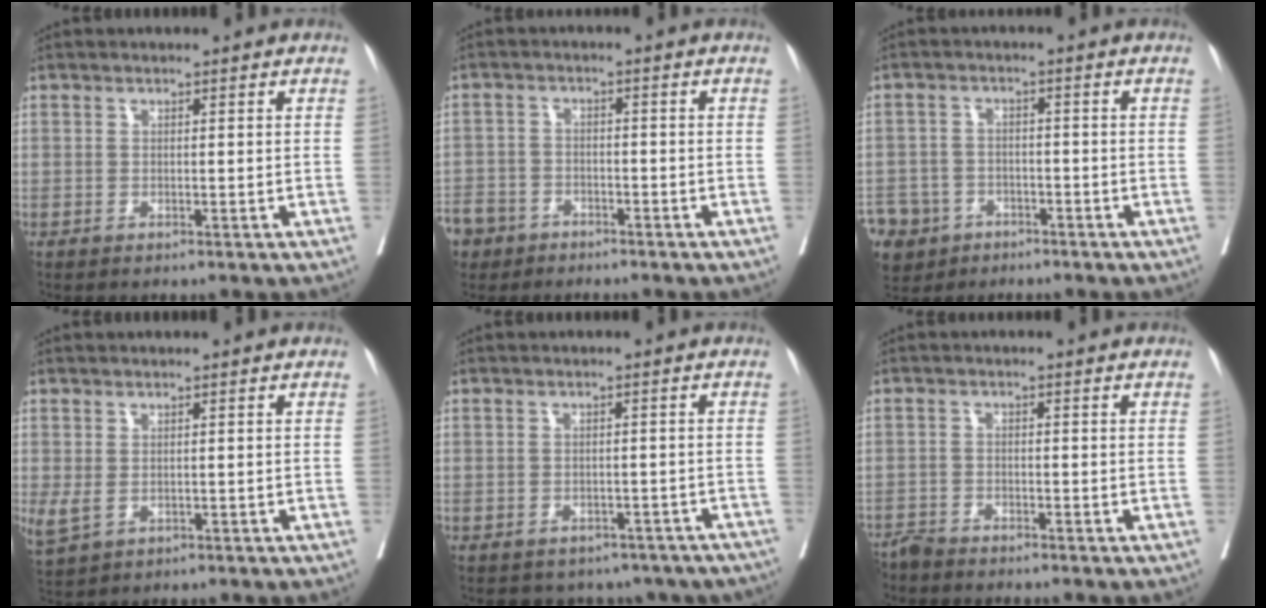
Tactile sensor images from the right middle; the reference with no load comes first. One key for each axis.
{"total": 9.6, "fx": -6.5, "fy": 6.5, "fz": 2.4, "tx": -0.085, "ty": -0.002, "tz": -0.117}
{"total": 9.3, "fx": -5.6, "fy": 7.1, "fz": 1.8, "tx": -0.058, "ty": 0.003, "tz": -0.091}
{"total": 3.2, "fx": -0.4, "fy": 1.9, "fz": 2.5, "tx": -0.067, "ty": -0.010, "tz": 0.005}
{"total": 12.4, "fx": -10.0, "fy": 6.7, "fz": 2.9, "tx": -0.046, "ty": 0.012, "tz": -0.096}
{"total": 2.3, "fx": -2.3, "fy": 0.1, "fz": 0.0, "tx": 0.003, "ty": -0.009, "tz": -0.045}